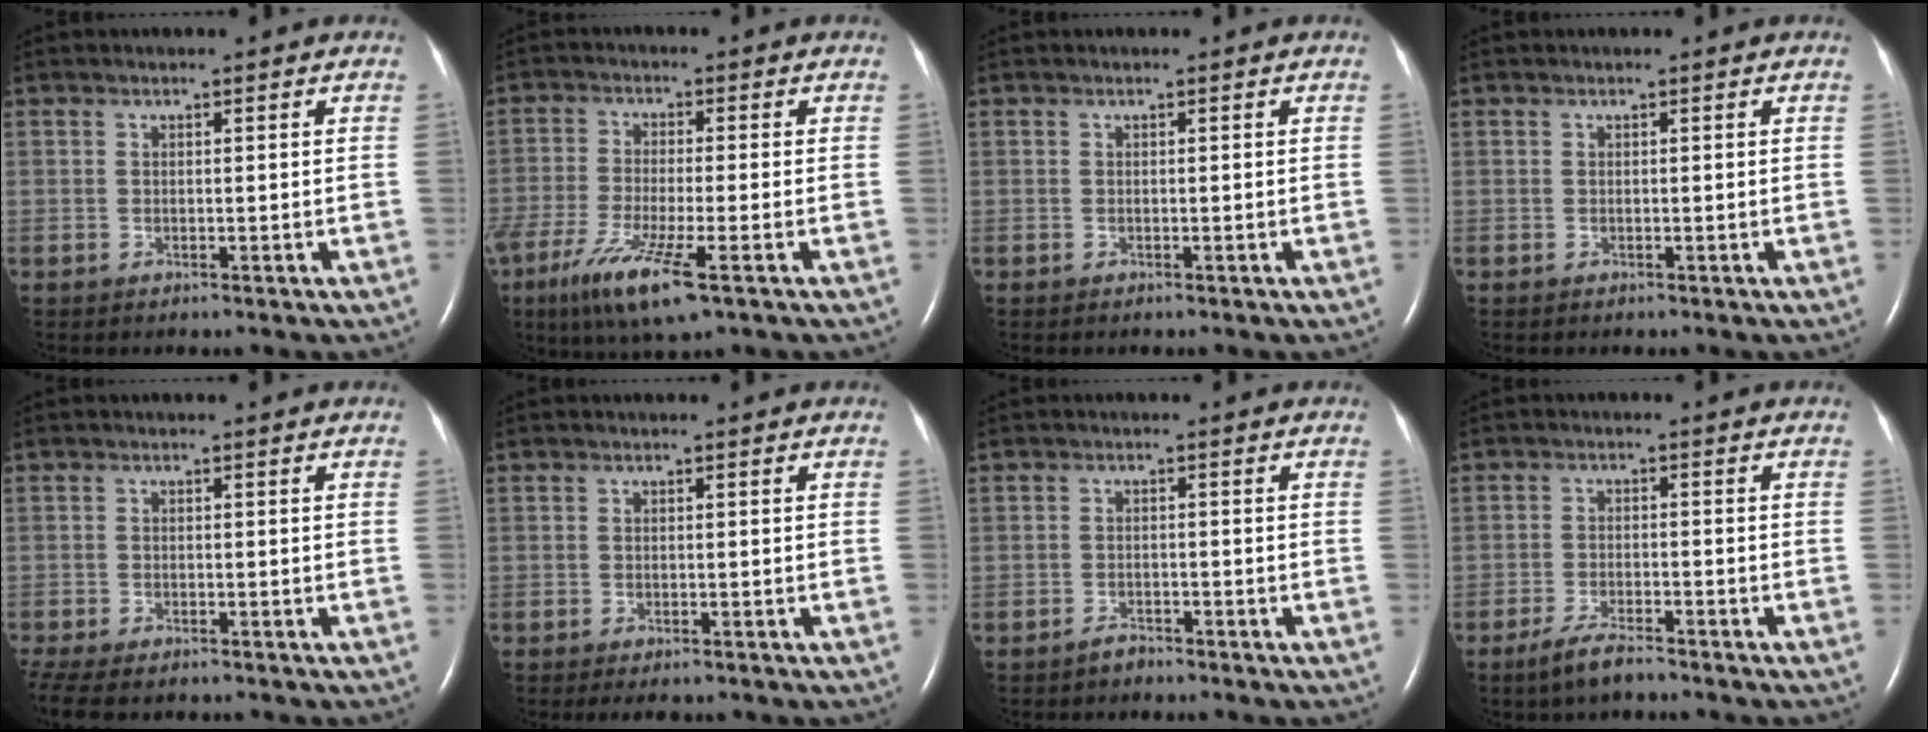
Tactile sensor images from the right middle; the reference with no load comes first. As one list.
[{"total": 10.0, "force": [-5.3, 1.1, 8.4], "torque": [-0.170, -0.030, -0.093]}, {"total": 0.0}, {"total": 0.0}, {"total": 9.8, "force": [-7.5, 3.8, 5.0], "torque": [-0.120, -0.012, -0.107]}, {"total": 2.0, "force": [-1.6, 0.5, 1.1], "torque": [-0.017, -0.005, -0.019]}, {"total": 1.6, "force": [-1.4, 0.5, 0.3], "torque": [-0.011, -0.002, -0.024]}, {"total": 4.4, "force": [-3.5, 0.6, 2.5], "torque": [-0.063, -0.009, -0.066]}]